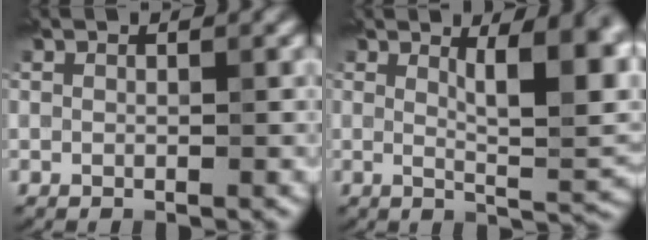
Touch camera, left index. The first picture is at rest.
{"total": 7.2, "force": [1.7, 1.2, 6.9], "torque": [-0.103, -0.009, 0.057]}